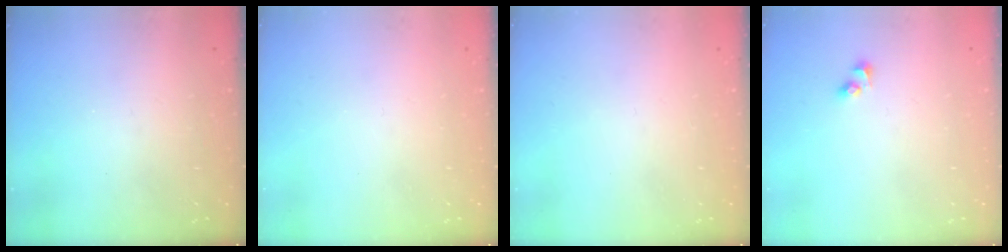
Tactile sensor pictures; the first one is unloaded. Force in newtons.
{"total": 0.0}
{"total": 0.0}
{"total": 2.7, "press": 2.5, "slide": 1.2}